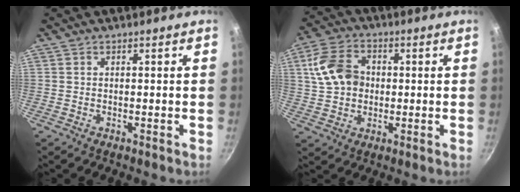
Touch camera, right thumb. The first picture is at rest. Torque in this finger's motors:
{"motor_torque": [-0.17, 0.37, 0.87, 0.20, 0.10]}